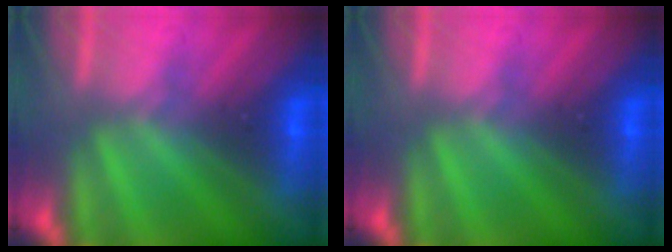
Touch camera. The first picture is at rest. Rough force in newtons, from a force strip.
{"total": 0.0}